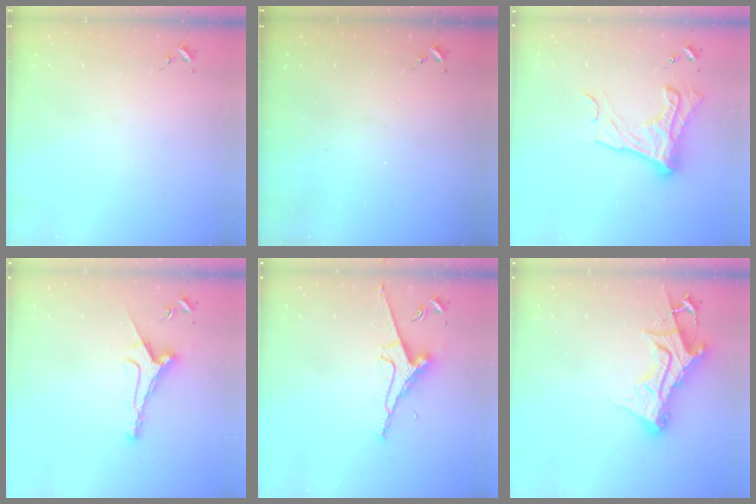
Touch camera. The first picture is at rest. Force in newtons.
{"total": 0.0}
{"total": 16.0, "press": 15.9, "slide": 0.8}
{"total": 9.1, "press": 9.1, "slide": 0.6}
{"total": 9.0, "press": 9.0, "slide": 1.2}
{"total": 13.9, "press": 13.9, "slide": 1.2}